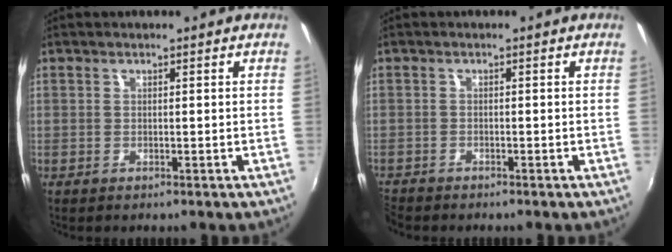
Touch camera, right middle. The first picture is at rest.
{"total": 2.9, "force": [-2.8, 0.8, 0.5], "torque": [-0.024, -0.014, -0.056]}